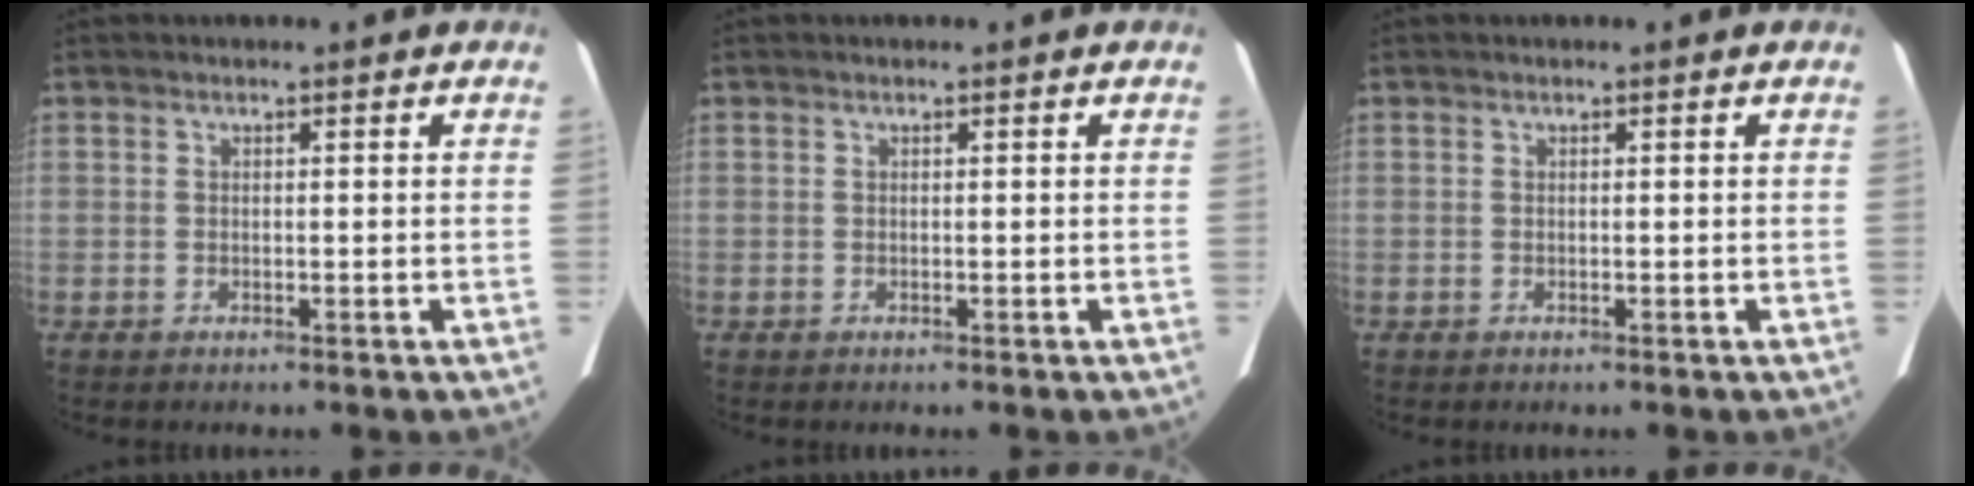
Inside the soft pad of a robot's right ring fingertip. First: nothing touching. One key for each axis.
{"total": 0.0}
{"total": 0.0}